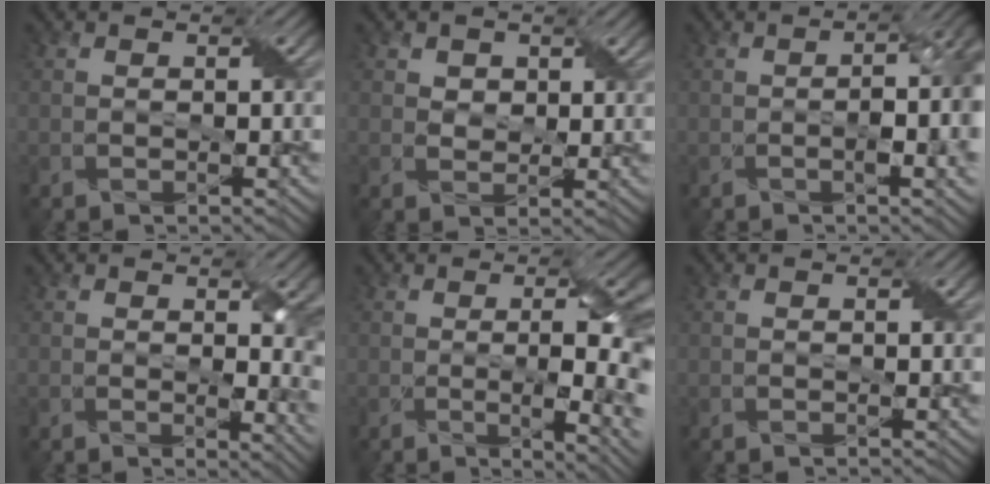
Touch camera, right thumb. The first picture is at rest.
{"total": 2.5, "force": [1.3, 1.9, 0.9], "torque": [-0.028, -0.004, 0.018]}
{"total": 8.1, "force": [-1.0, 2.9, 7.5], "torque": [-0.112, -0.009, -0.010]}
{"total": 5.1, "force": [0.9, 2.1, 4.6], "torque": [-0.063, -0.012, 0.023]}
{"total": 9.3, "force": [-0.5, 3.5, 8.6], "torque": [-0.091, -0.006, -0.011]}
{"total": 0.0}